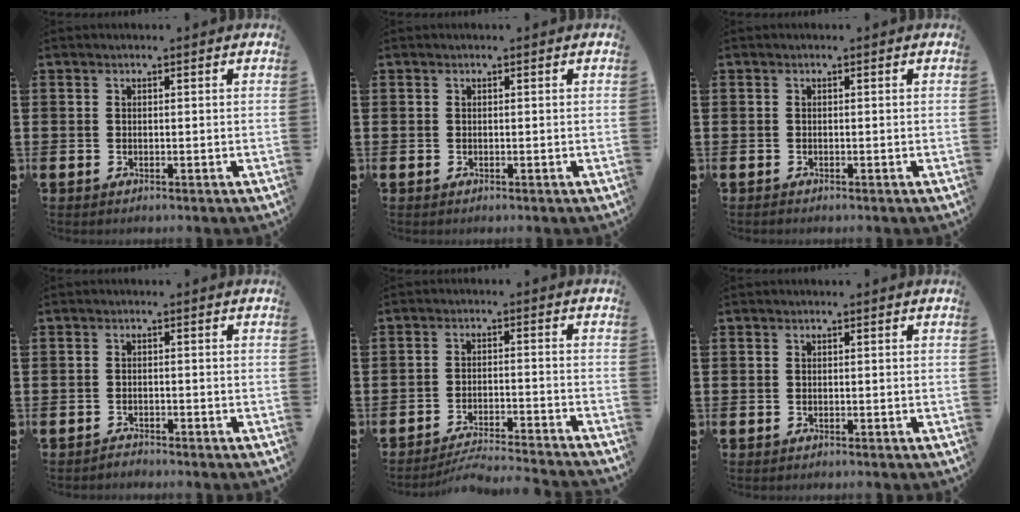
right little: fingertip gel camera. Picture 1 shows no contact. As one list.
[{"total": 0.0}, {"total": 0.0}, {"total": 1.2, "force": [-1.2, 0.0, -0.1], "torque": [-0.002, 0.003, -0.025]}, {"total": 3.8, "force": [-3.7, -0.2, 0.9], "torque": [-0.016, -0.002, -0.075]}, {"total": 0.0}]